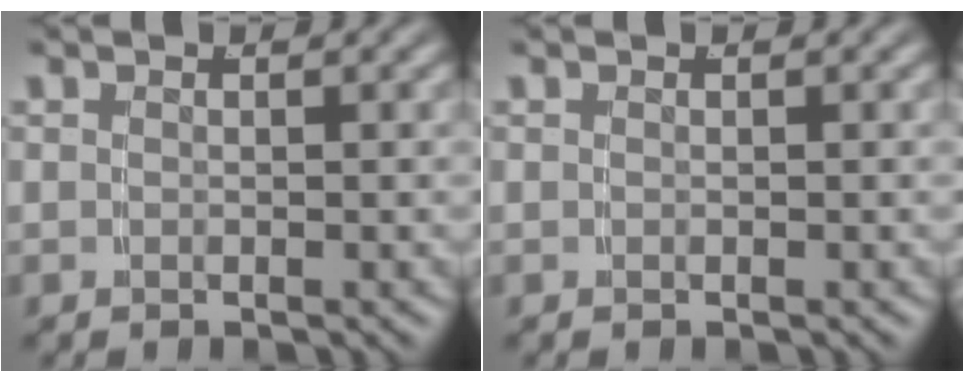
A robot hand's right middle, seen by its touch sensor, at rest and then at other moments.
{"total": 0.0}